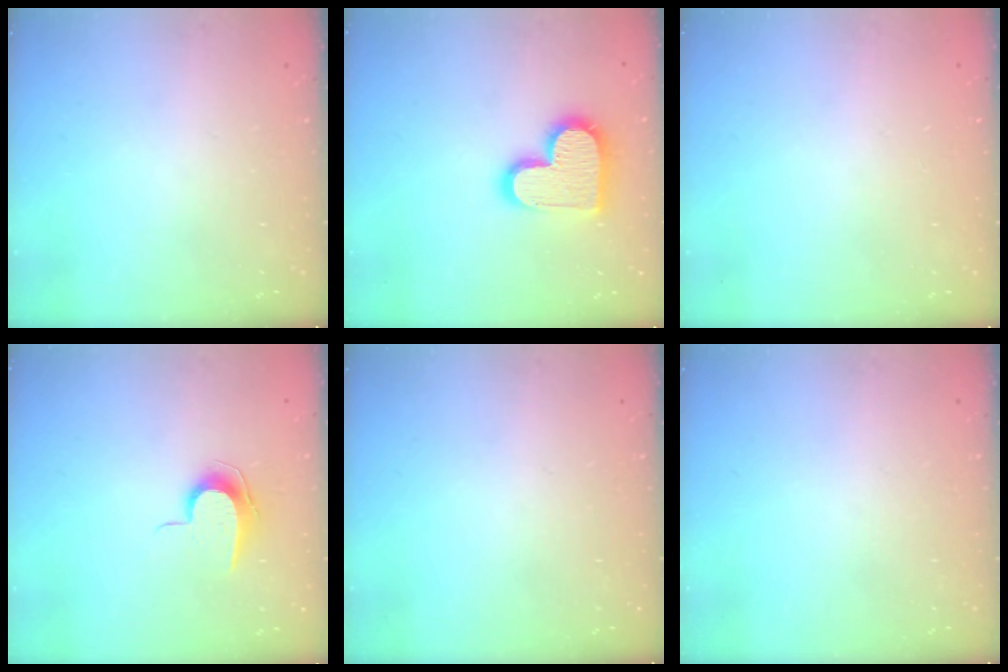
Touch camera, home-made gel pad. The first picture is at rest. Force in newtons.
{"total": 16.0, "press": 16.0, "slide": 0.9}
{"total": 0.7, "press": 0.7, "slide": 0.1}
{"total": 8.0, "press": 8.0, "slide": 0.8}
{"total": 0.0}
{"total": 0.0}